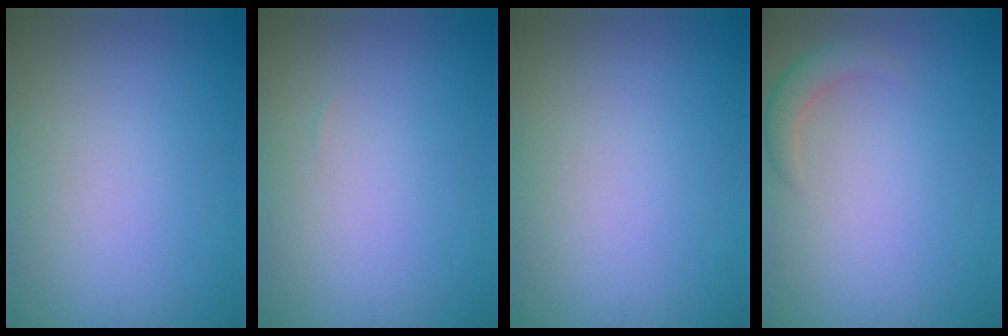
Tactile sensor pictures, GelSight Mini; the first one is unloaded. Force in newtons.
{"total": 0.0}
{"total": 0.0}
{"total": 1.8, "press": 1.8, "slide": 0.1}